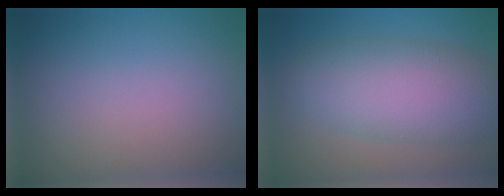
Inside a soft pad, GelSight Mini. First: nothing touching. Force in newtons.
{"total": 7.6, "press": 7.6, "slide": 0.2}